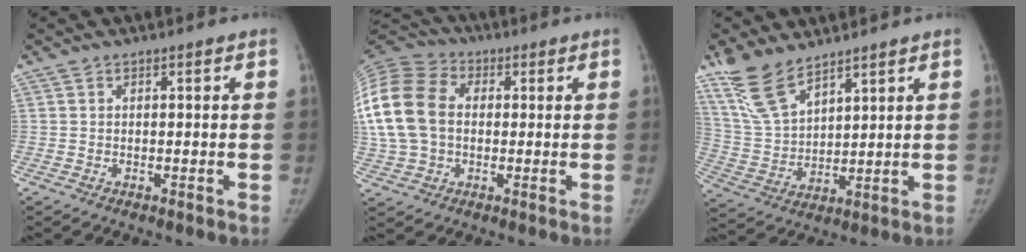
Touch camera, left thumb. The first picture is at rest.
{"total": 20.5, "force": [1.7, 15.1, 13.7], "torque": [-0.326, 0.033, 0.033]}
{"total": 11.2, "force": [8.3, 4.6, 6.0], "torque": [-0.114, -0.035, 0.182]}